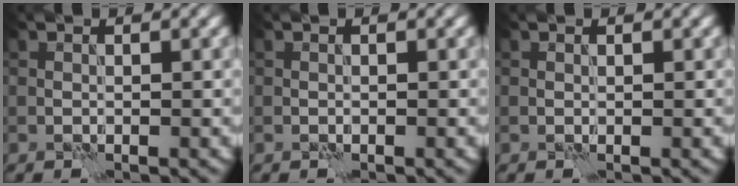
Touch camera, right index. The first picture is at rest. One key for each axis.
{"total": 0.0}
{"total": 0.0}